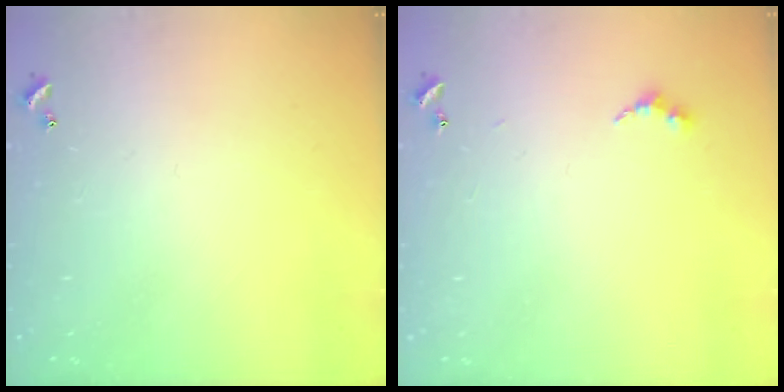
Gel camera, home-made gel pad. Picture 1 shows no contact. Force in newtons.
{"total": 4.0, "press": 4.0, "slide": 0.5}